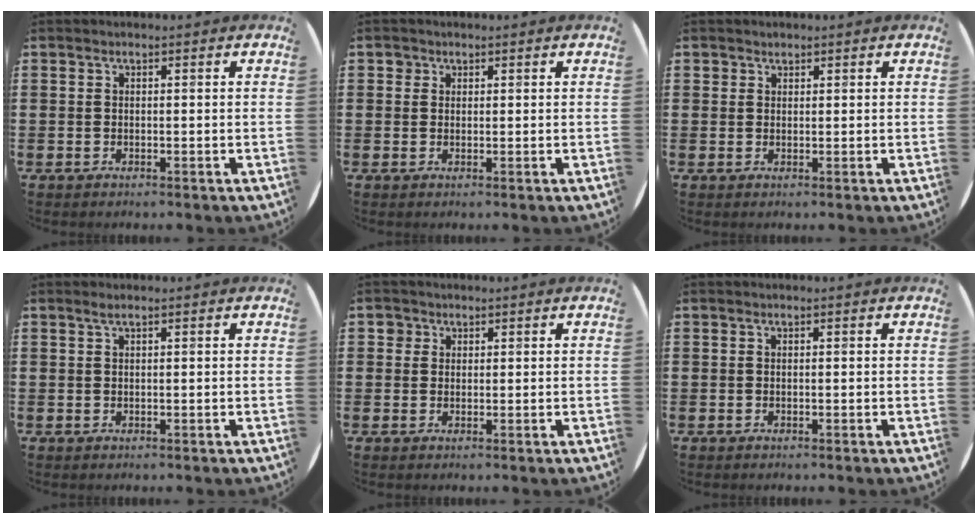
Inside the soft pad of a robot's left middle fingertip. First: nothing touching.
{"total": 1.2, "force": [0.8, 0.8, 0.1], "torque": [0.012, -0.004, 0.014]}
{"total": 1.0, "force": [0.9, 0.4, -0.1], "torque": [0.008, -0.001, 0.016]}
{"total": 0.7, "force": [0.4, 0.0, 0.6], "torque": [-0.011, 0.001, 0.007]}
{"total": 1.5, "force": [1.0, 1.1, 0.1], "torque": [0.011, -0.003, 0.017]}
{"total": 0.0}